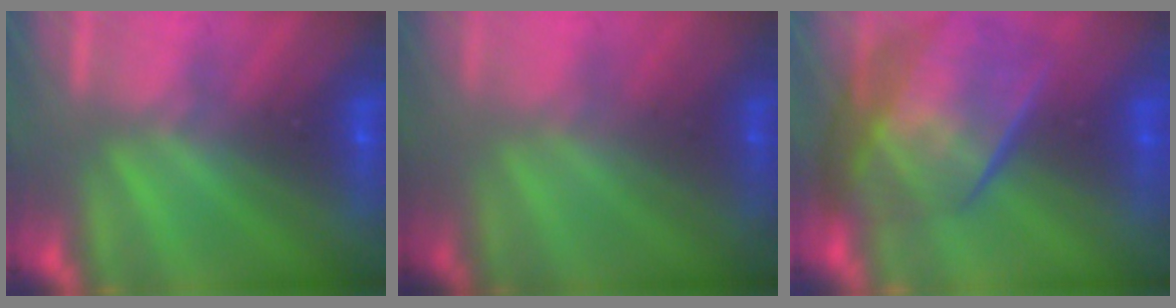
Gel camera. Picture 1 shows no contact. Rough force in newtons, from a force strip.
{"total": 1.8}
{"total": 7.1}